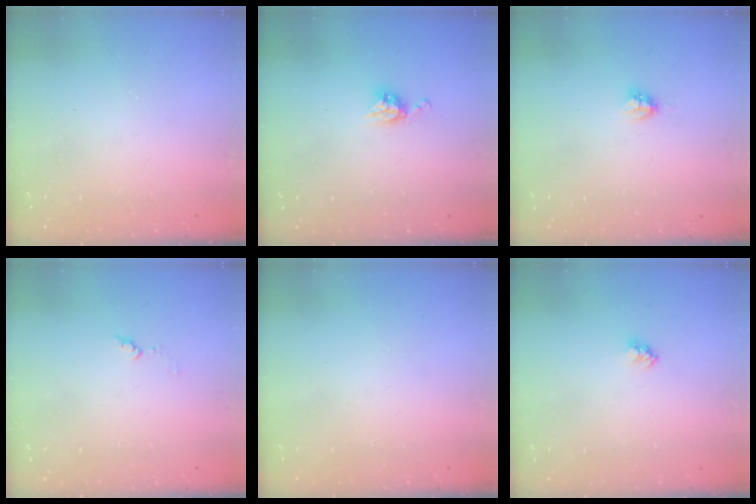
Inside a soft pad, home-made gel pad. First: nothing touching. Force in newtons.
{"total": 5.2, "press": 5.1, "slide": 0.1}
{"total": 2.8, "press": 2.7, "slide": 0.4}
{"total": 5.2, "press": 5.2, "slide": 0.5}
{"total": 0.0}
{"total": 2.4, "press": 2.4, "slide": 0.1}